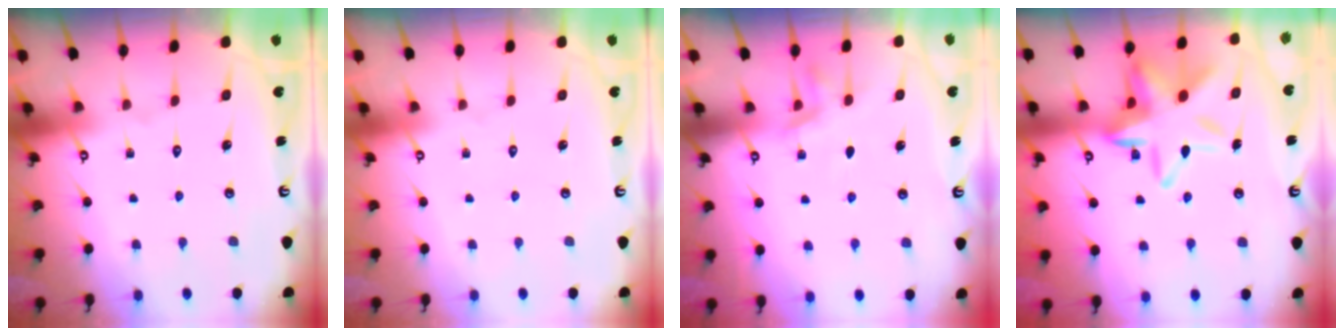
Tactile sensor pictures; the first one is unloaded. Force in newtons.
{"total": 0.0}
{"total": 5.9, "press": 5.4, "slide": 2.4}
{"total": 16.5, "press": 16.4, "slide": 1.4}